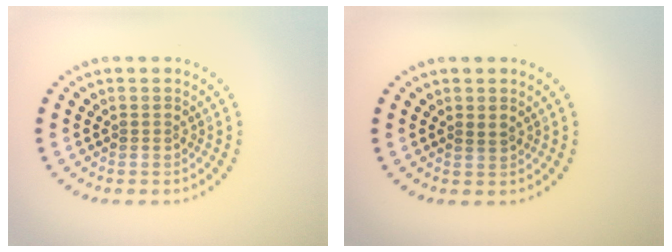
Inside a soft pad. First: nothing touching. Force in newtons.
{"total": 0.7, "press": 0.7, "slide": 0.3}